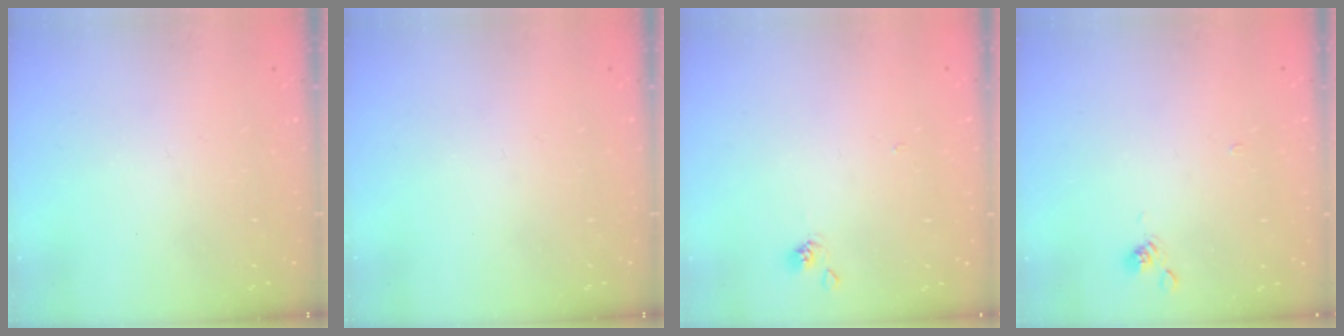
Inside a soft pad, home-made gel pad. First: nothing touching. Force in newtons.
{"total": 0.0}
{"total": 1.9, "press": 1.9, "slide": 0.2}
{"total": 4.3, "press": 4.3, "slide": 0.3}